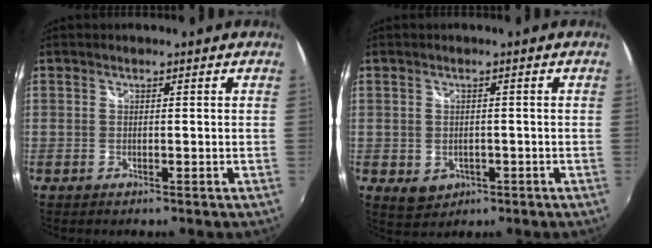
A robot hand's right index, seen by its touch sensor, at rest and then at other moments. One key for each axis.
{"total": 4.5, "fx": -1.1, "fy": 3.7, "fz": 2.2, "tx": -0.047, "ty": -0.007, "tz": -0.008}